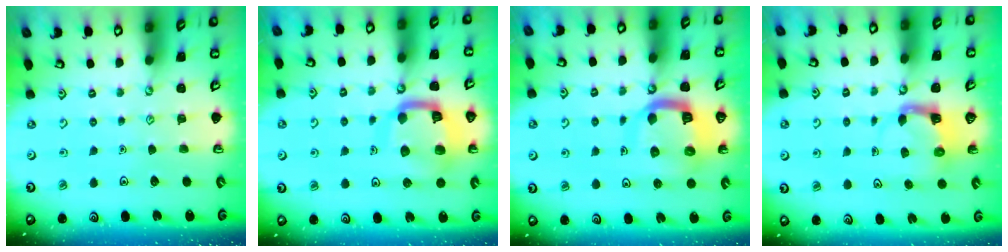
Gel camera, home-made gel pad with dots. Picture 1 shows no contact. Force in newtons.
{"total": 13.5, "press": 13.4, "slide": 1.3}
{"total": 11.9, "press": 11.8, "slide": 1.2}
{"total": 3.9, "press": 3.9, "slide": 0.6}